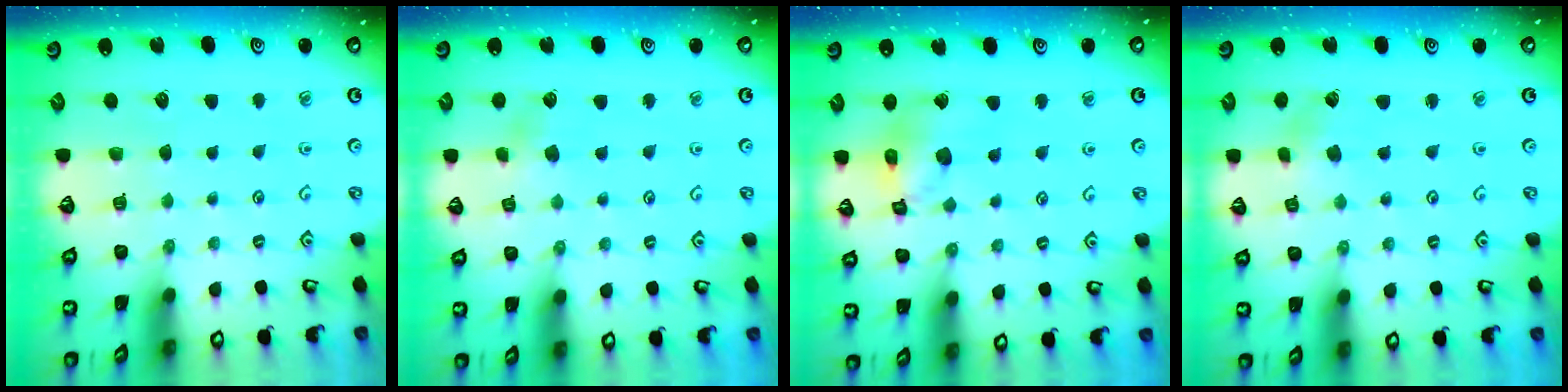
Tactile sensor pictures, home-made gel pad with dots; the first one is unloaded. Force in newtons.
{"total": 3.9, "press": 3.9, "slide": 0.4}
{"total": 13.2, "press": 13.1, "slide": 1.8}
{"total": 2.0, "press": 2.0, "slide": 0.4}